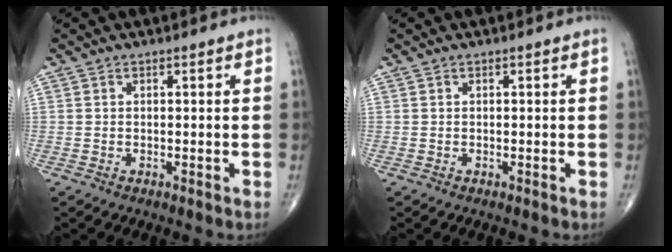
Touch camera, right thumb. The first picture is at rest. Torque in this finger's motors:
{"motor_torque": [0.05, 0.01, -0.07, 0.04, 0.00]}